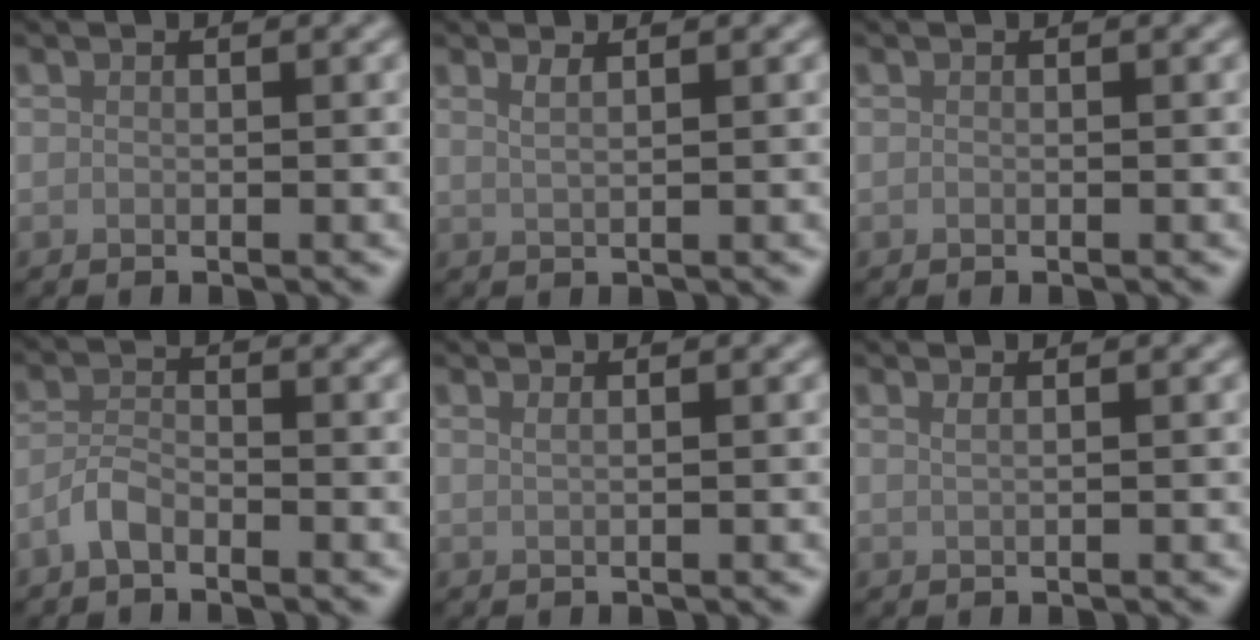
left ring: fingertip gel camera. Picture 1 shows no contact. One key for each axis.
{"total": 1.5, "fx": 0.9, "fy": 0.6, "fz": 1.1, "tx": -0.010, "ty": 0.001, "tz": 0.012}
{"total": 0.0}
{"total": 2.0, "fx": -1.5, "fy": 0.8, "fz": 1.2, "tx": -0.025, "ty": 0.005, "tz": -0.036}
{"total": 1.1, "fx": 0.7, "fy": 0.5, "fz": 0.7, "tx": -0.004, "ty": -0.002, "tz": 0.003}
{"total": 1.2, "fx": 0.7, "fy": 0.6, "fz": 0.8, "tx": -0.005, "ty": -0.001, "tz": 0.002}